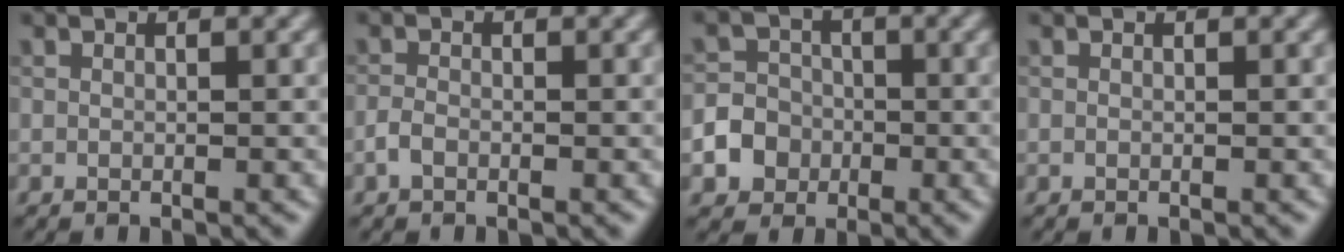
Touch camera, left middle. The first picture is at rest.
{"total": 1.2, "force": [-0.7, 0.7, 0.7], "torque": [-0.013, 0.001, -0.017]}
{"total": 4.1, "force": [-1.5, 3.7, 1.0], "torque": [0.003, -0.001, -0.044]}
{"total": 0.0}